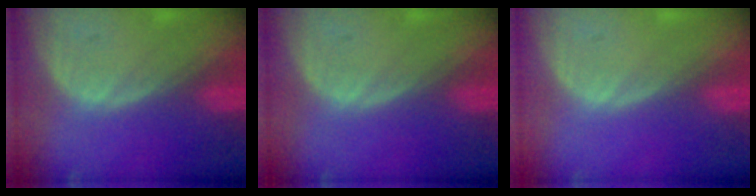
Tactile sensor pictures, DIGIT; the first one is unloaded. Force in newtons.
{"total": 0.0}
{"total": 0.0}